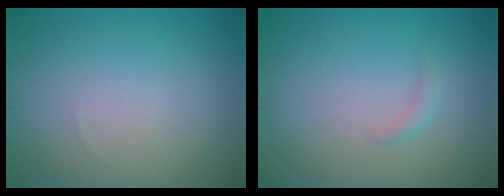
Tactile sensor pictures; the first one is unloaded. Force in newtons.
{"total": 0.8, "press": 0.8, "slide": 0.0}